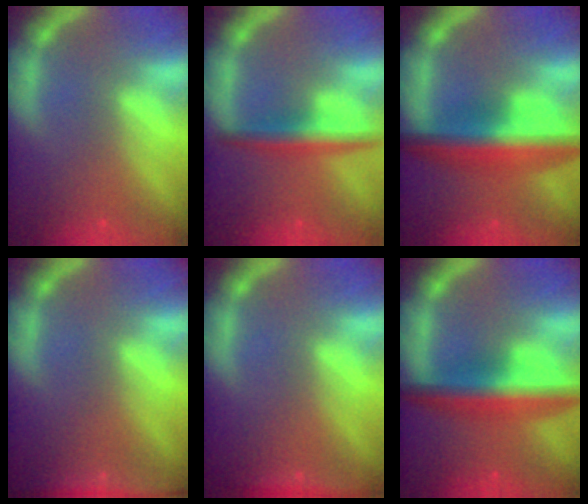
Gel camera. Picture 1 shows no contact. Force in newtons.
{"total": 4.0}
{"total": 8.0}
{"total": 5.5}
{"total": 1.9}
{"total": 7.0}